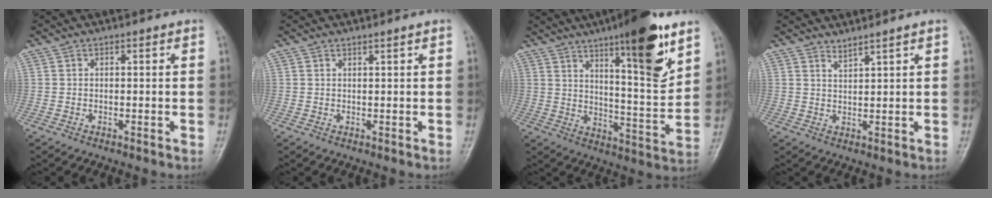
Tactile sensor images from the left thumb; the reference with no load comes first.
{"total": 0.7, "force": [0.5, -0.2, 0.4], "torque": [-0.017, -0.008, 0.014]}
{"total": 17.7, "force": [10.3, 3.6, 13.9], "torque": [-0.180, -0.064, 0.162]}
{"total": 2.1, "force": [1.8, -0.5, 0.8], "torque": [-0.015, -0.022, 0.035]}